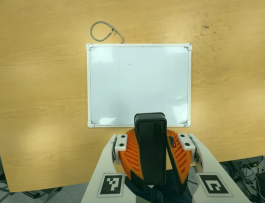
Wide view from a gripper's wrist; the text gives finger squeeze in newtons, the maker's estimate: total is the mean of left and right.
{"total": 11.5, "left": 11.1, "right": 11.9}